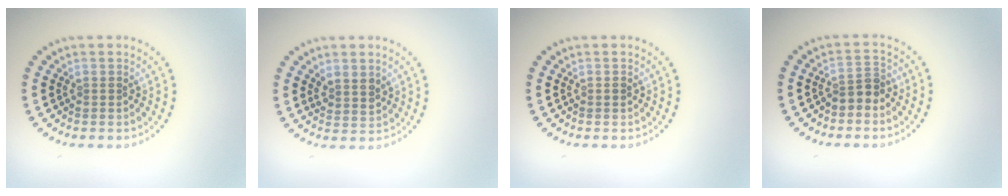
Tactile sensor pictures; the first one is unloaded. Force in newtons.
{"total": 1.9, "press": 1.7, "slide": 1.0}
{"total": 0.6, "press": 0.6, "slide": 0.1}
{"total": 1.9, "press": 1.5, "slide": 1.1}